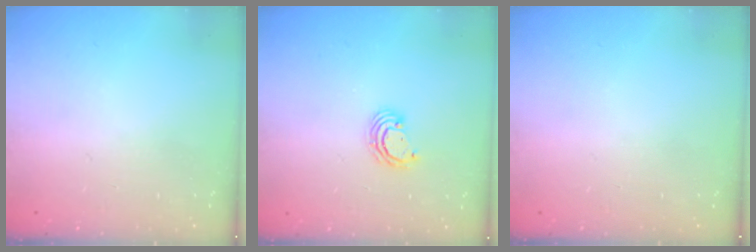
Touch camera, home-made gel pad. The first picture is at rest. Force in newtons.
{"total": 3.8, "press": 3.8, "slide": 0.3}
{"total": 0.0}